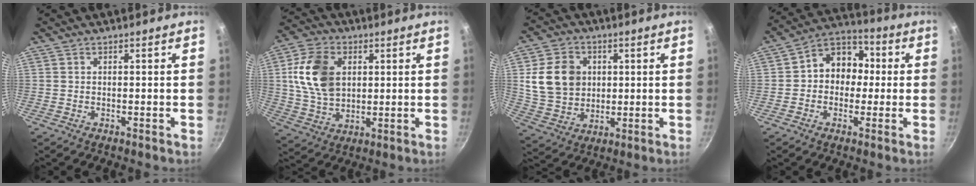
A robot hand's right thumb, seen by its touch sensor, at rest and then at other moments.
{"total": 13.6, "force": [2.8, 9.5, 9.4], "torque": [-0.159, -0.001, 0.054]}
{"total": 13.1, "force": [2.4, 10.7, 7.1], "torque": [-0.109, -0.006, 0.051]}
{"total": 10.6, "force": [0.3, 8.8, 6.0], "torque": [-0.040, 0.031, -0.016]}